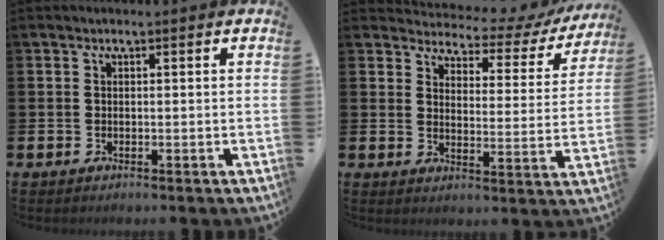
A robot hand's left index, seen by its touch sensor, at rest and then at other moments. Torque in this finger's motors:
{"motor_torque": [0.28, -0.25, 0.38, 0.02]}